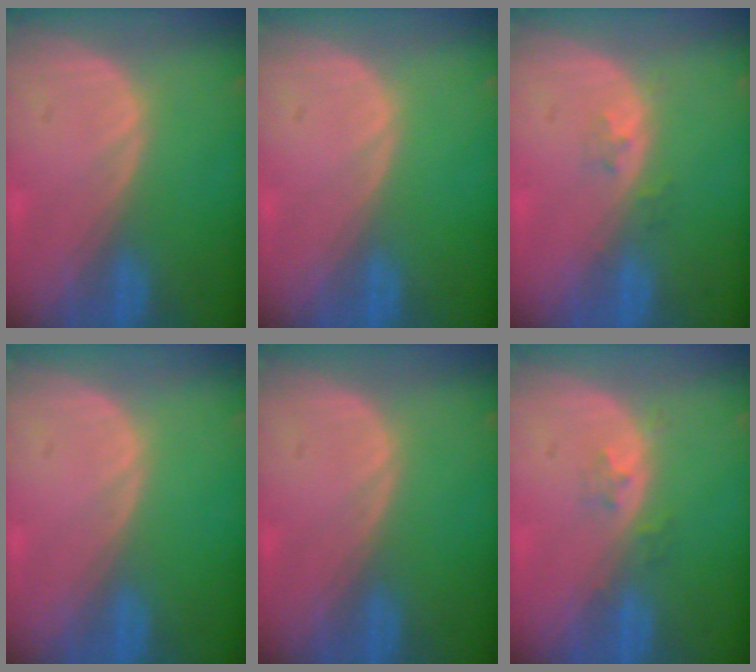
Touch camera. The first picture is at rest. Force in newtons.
{"total": 0.0}
{"total": 1.9, "press": 1.4, "slide": 1.2}
{"total": 0.0}
{"total": 0.0}
{"total": 2.1, "press": 1.8, "slide": 1.2}